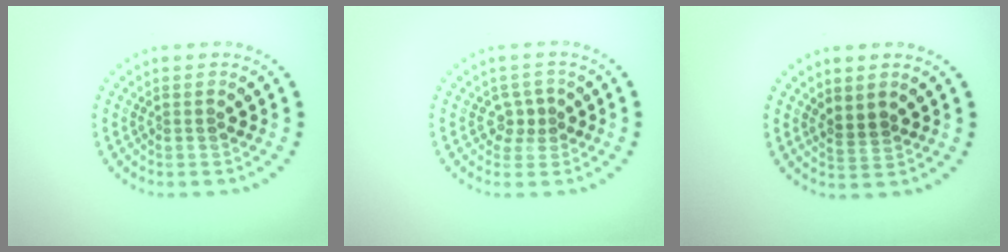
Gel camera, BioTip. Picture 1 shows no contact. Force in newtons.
{"total": 1.8, "press": 1.5, "slide": 1.1}
{"total": 1.6, "press": 1.4, "slide": 0.8}